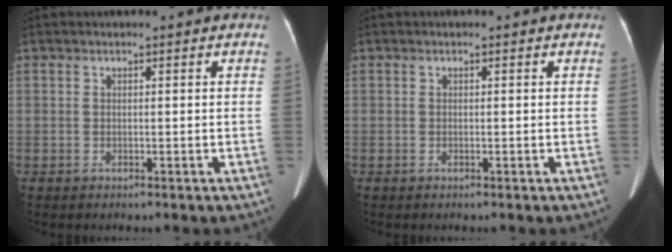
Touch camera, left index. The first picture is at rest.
{"total": 0.0}